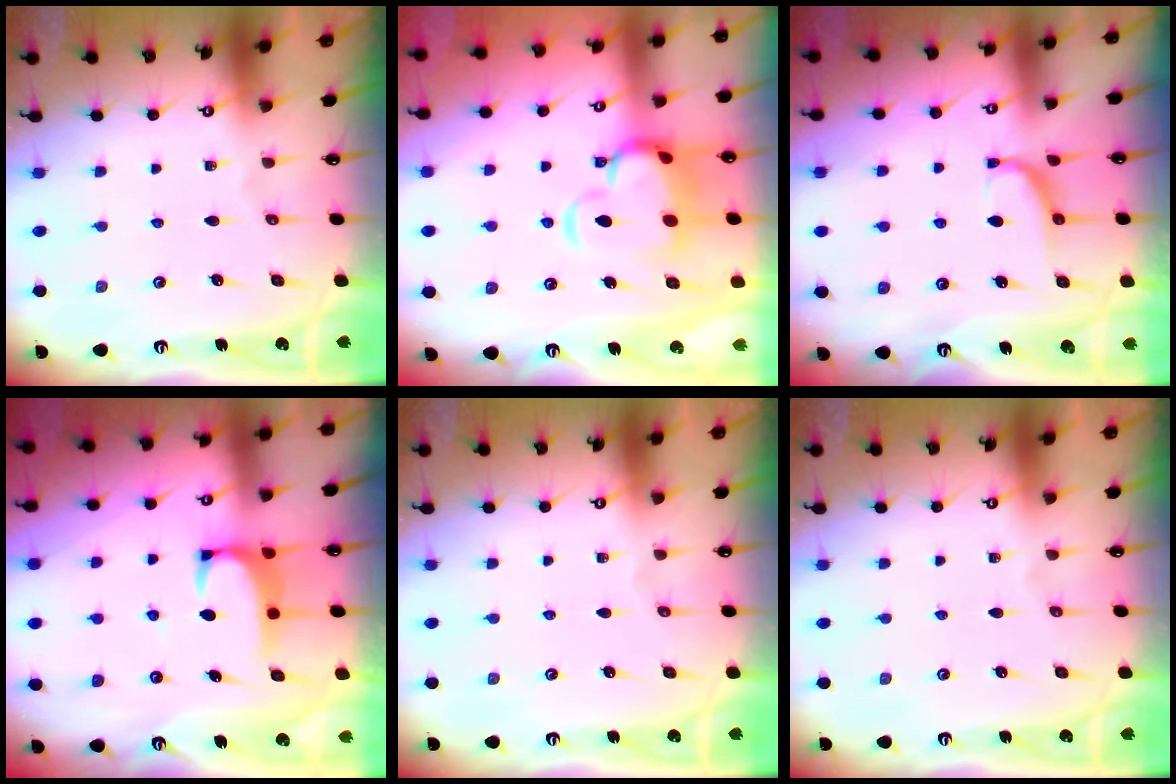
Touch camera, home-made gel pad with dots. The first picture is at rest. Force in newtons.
{"total": 7.8, "press": 7.6, "slide": 1.8}
{"total": 1.8, "press": 1.7, "slide": 0.6}
{"total": 1.9, "press": 1.9, "slide": 0.3}
{"total": 0.0}
{"total": 0.0}